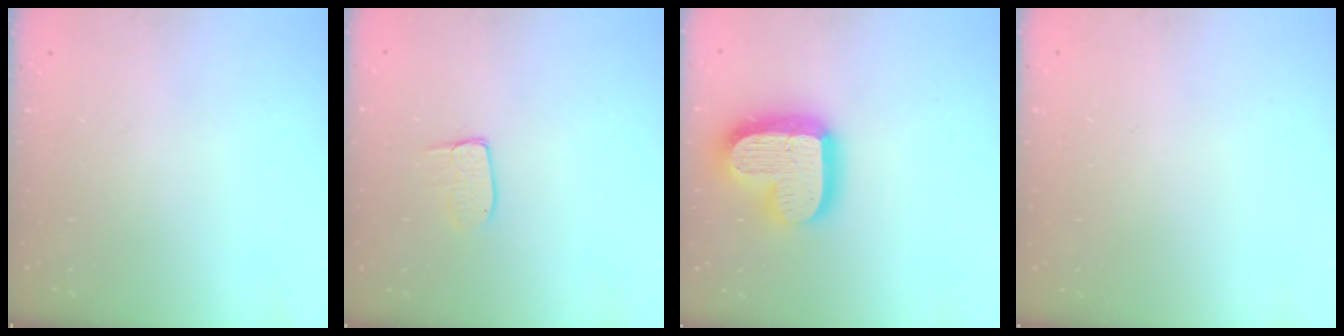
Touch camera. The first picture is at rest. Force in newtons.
{"total": 5.3, "press": 5.3, "slide": 0.4}
{"total": 20.7, "press": 20.7, "slide": 1.7}
{"total": 0.0}